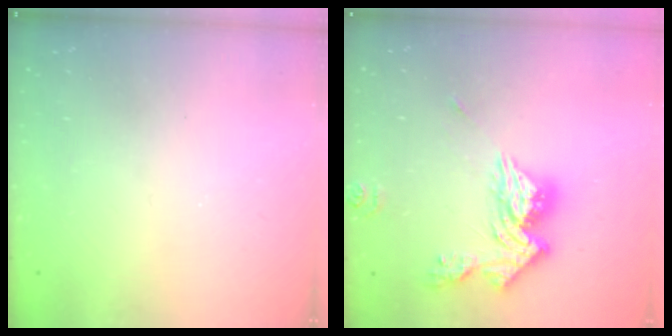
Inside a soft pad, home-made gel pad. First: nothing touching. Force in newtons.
{"total": 14.4, "press": 14.4, "slide": 1.5}